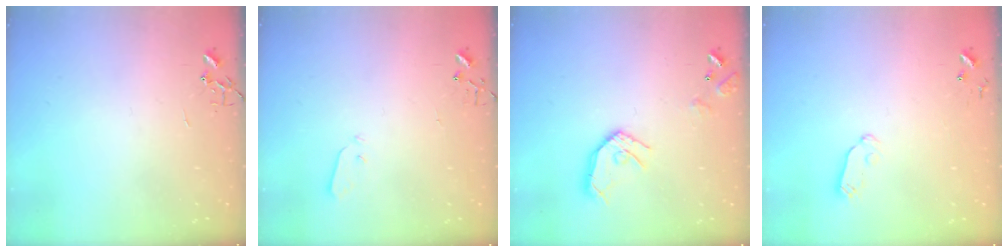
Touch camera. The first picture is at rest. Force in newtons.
{"total": 3.5, "press": 3.5, "slide": 0.3}
{"total": 12.7, "press": 12.6, "slide": 1.6}
{"total": 5.6, "press": 5.6, "slide": 0.3}